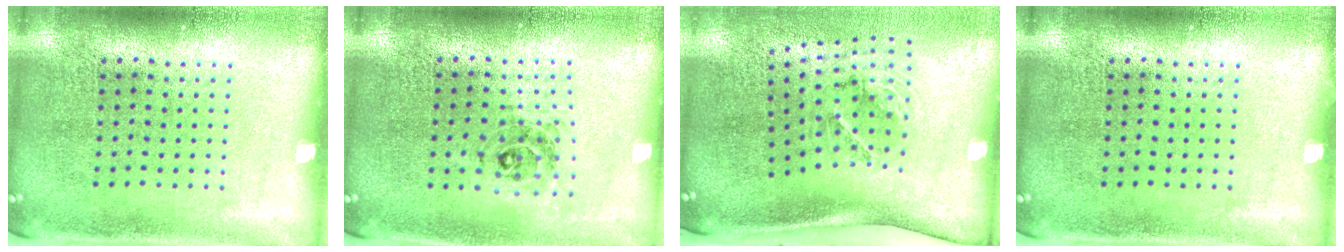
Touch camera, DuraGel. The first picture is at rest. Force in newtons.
{"total": 0.8, "press": 0.8, "slide": 0.1}
{"total": 2.1, "press": 1.3, "slide": 1.7}
{"total": 0.0}